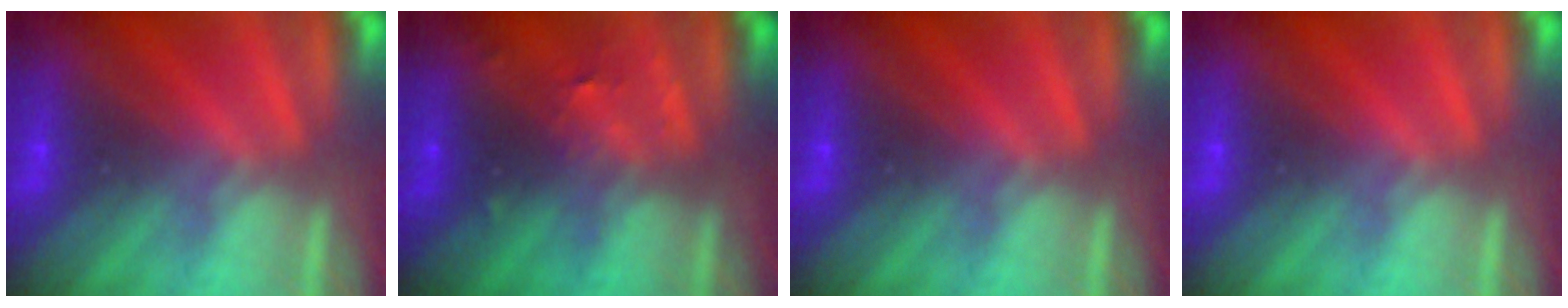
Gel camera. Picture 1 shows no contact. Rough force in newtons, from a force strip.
{"total": 2.9}
{"total": 0.0}
{"total": 0.0}